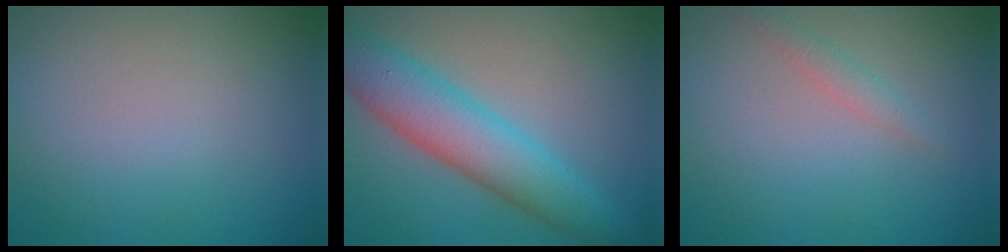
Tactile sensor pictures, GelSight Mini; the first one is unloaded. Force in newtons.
{"total": 6.4, "press": 6.4, "slide": 0.2}
{"total": 1.2, "press": 1.2, "slide": 0.0}